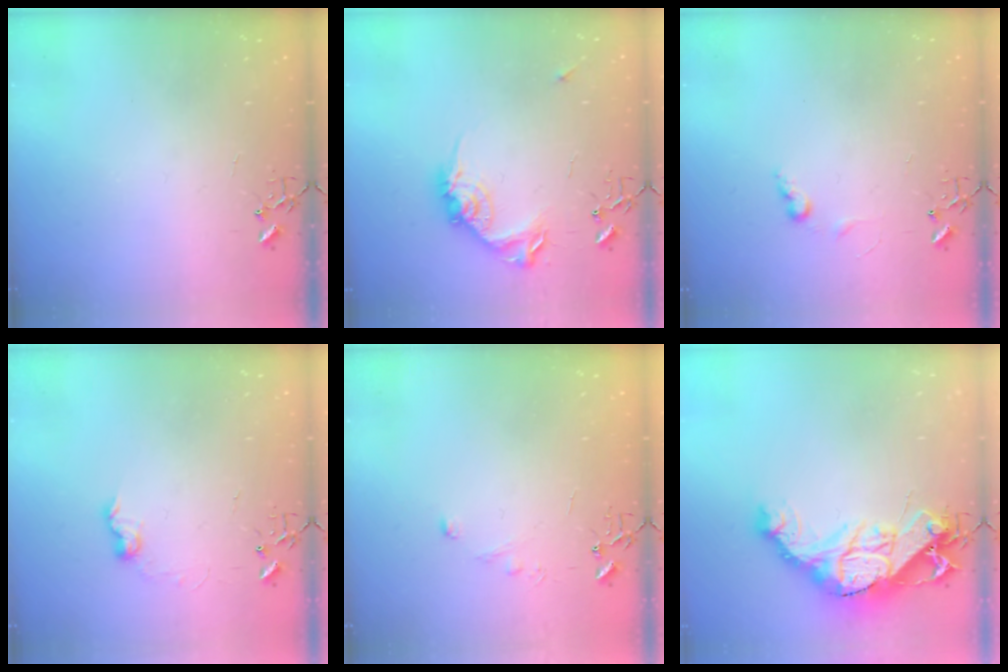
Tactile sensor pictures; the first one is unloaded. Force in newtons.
{"total": 14.1, "press": 14.1, "slide": 0.3}
{"total": 6.4, "press": 6.4, "slide": 0.8}
{"total": 7.1, "press": 7.1, "slide": 0.4}
{"total": 4.6, "press": 4.6, "slide": 0.4}
{"total": 19.8, "press": 19.7, "slide": 1.9}